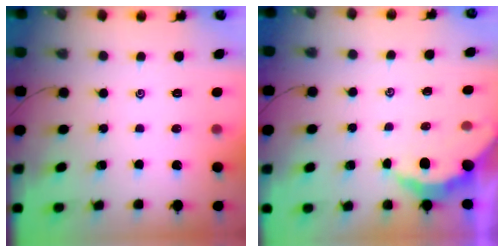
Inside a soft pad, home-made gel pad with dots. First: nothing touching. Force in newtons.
{"total": 3.3, "press": 3.3, "slide": 0.5}